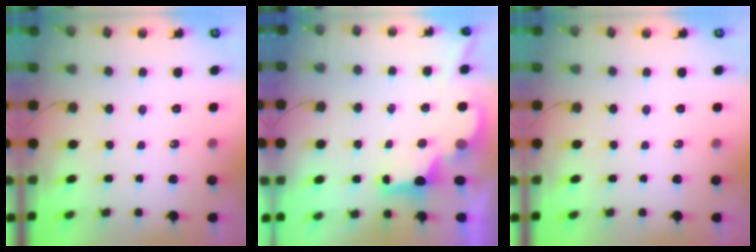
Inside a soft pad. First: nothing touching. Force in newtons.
{"total": 2.8, "press": 2.6, "slide": 0.9}
{"total": 0.0}